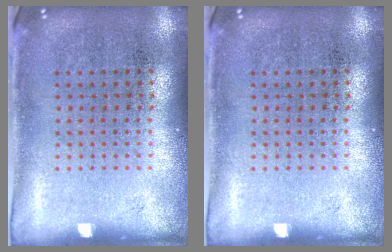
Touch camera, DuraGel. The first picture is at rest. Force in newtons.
{"total": 0.0}